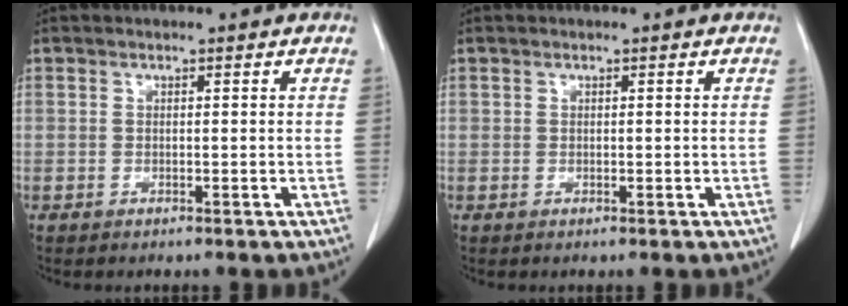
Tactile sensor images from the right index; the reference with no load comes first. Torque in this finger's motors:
{"motor_torque": [-0.16, 0.11, -0.05, 0.01]}